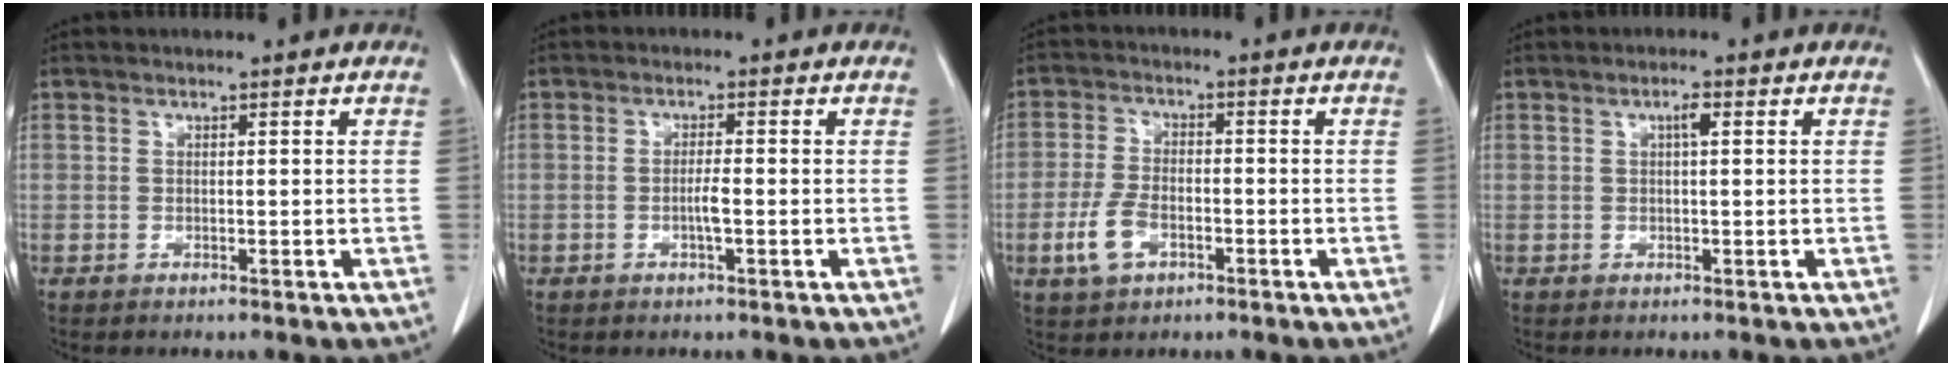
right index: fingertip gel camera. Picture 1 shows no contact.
{"total": 2.2, "force": [-0.6, 0.1, 2.2], "torque": [-0.043, -0.001, -0.013]}
{"total": 5.7, "force": [-2.4, 3.1, 4.2], "torque": [-0.093, 0.002, -0.043]}
{"total": 1.5, "force": [0.4, 0.2, 1.4], "torque": [-0.024, 0.004, 0.006]}